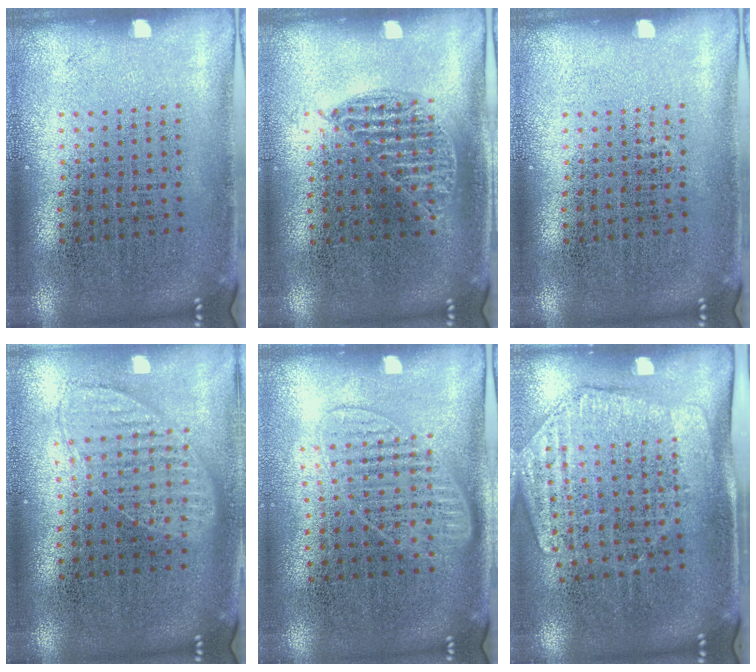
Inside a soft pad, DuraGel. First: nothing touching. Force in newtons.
{"total": 0.9, "press": 0.8, "slide": 0.4}
{"total": 0.0}
{"total": 1.0, "press": 1.0, "slide": 0.3}
{"total": 1.3, "press": 1.2, "slide": 0.5}
{"total": 1.7, "press": 1.4, "slide": 0.9}